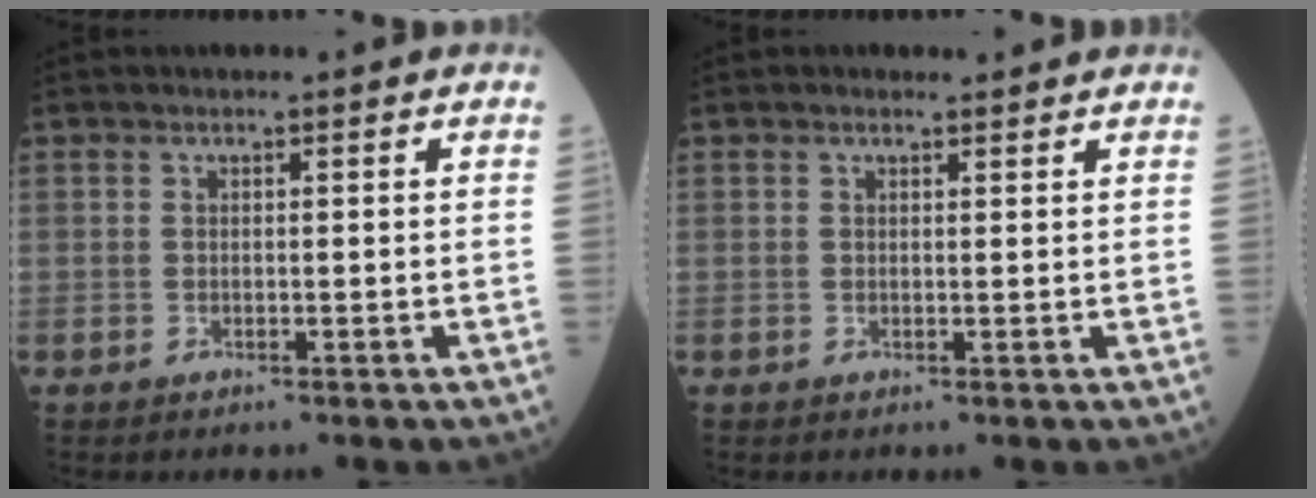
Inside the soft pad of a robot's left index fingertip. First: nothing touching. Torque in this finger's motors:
{"motor_torque": [-0.19, -0.38, -0.66, 0.00]}